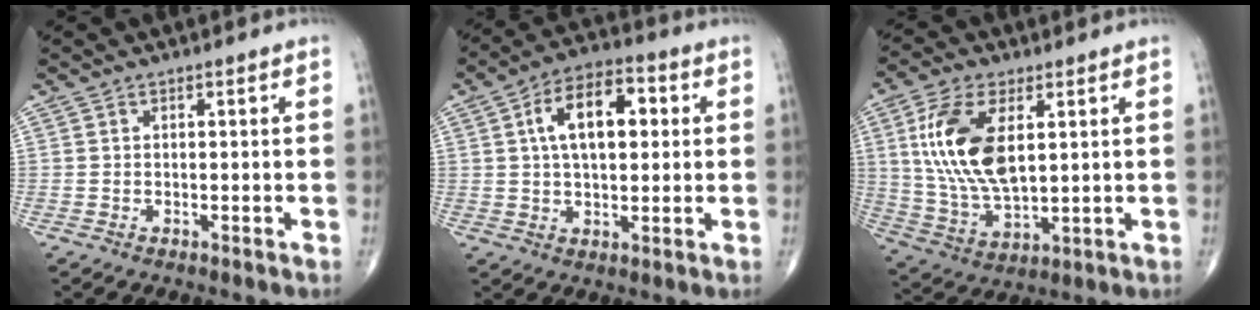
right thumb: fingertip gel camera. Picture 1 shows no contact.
{"total": 12.9, "force": [2.8, 7.0, 10.4], "torque": [-0.156, 0.016, 0.040]}
{"total": 15.7, "force": [4.0, 7.8, 13.0], "torque": [-0.258, -0.015, 0.084]}